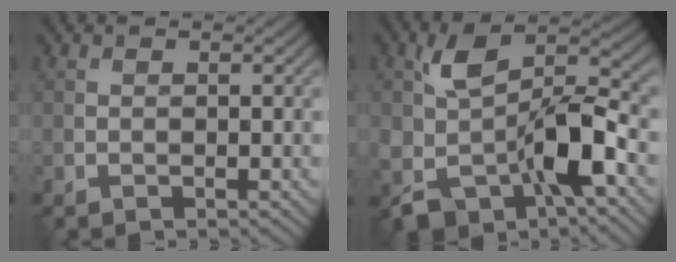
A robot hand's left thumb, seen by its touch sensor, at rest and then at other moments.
{"total": 11.7, "force": [-2.9, 6.5, 9.3], "torque": [-0.178, -0.001, -0.055]}